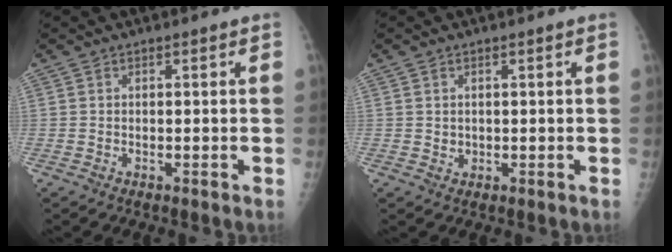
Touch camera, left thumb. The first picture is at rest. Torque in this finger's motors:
{"motor_torque": [-0.25, 0.15, 0.15, 0.09, -0.03]}